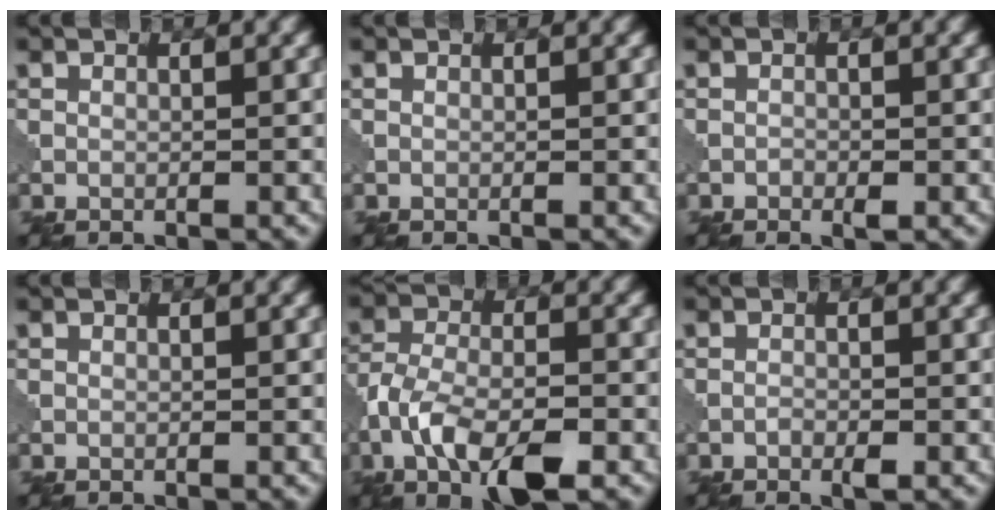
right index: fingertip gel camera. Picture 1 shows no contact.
{"total": 0.0}
{"total": 0.9, "force": [-0.5, 0.5, 0.6], "torque": [-0.009, 0.001, -0.009]}
{"total": 0.0}
{"total": 7.3, "force": [-3.8, 2.9, 5.5], "torque": [-0.109, 0.000, -0.078]}
{"total": 1.2, "force": [-0.7, 0.4, 0.8], "torque": [-0.016, 0.001, -0.015]}